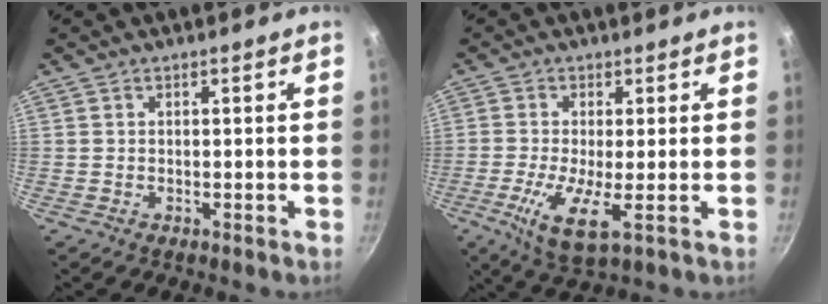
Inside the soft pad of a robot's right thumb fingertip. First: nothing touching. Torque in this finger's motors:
{"motor_torque": [-0.01, 0.25, 0.70, -0.26, 0.04]}